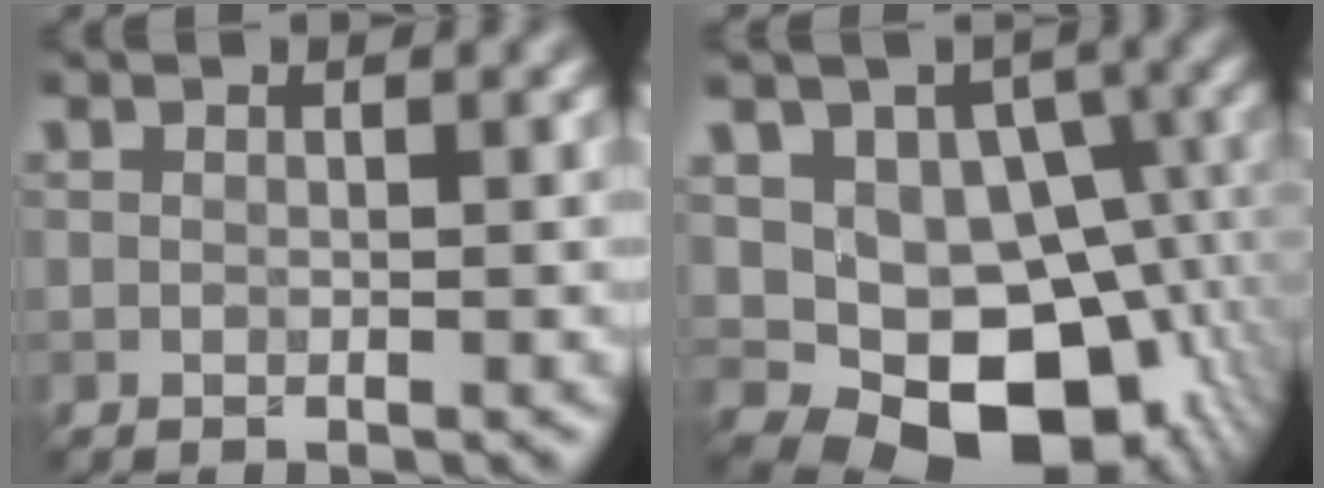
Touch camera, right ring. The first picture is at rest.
{"total": 12.5, "force": [-2.1, 9.0, 8.5], "torque": [-0.104, -0.015, -0.019]}